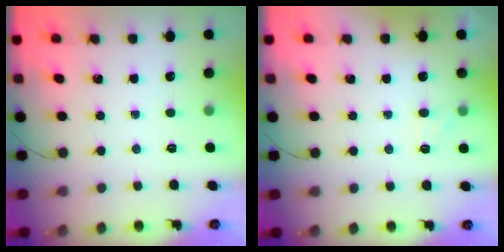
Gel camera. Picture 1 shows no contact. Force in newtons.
{"total": 4.8, "press": 4.6, "slide": 1.5}